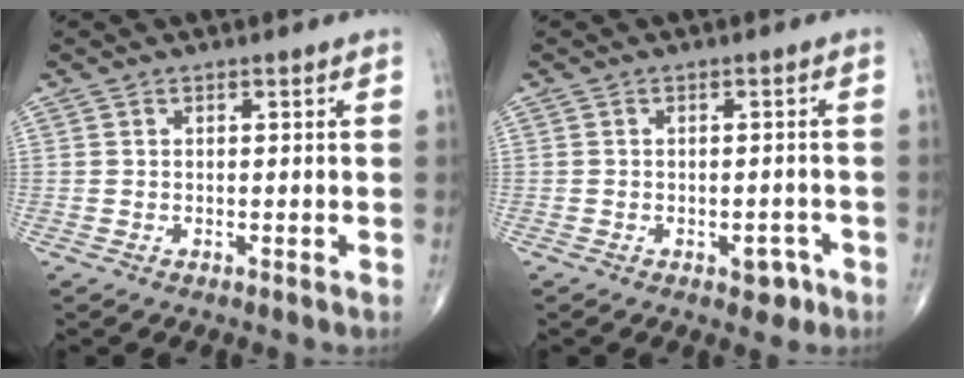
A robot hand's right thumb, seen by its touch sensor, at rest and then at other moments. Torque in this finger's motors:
{"motor_torque": [2.22, 2.01, -0.08, -0.52, 0.00]}